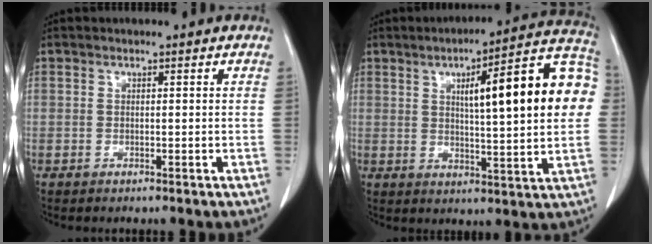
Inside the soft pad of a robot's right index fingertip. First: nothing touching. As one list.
[{"total": 18.6, "force": [3.4, 2.6, 18.1], "torque": [-0.239, 0.035, 0.041]}]